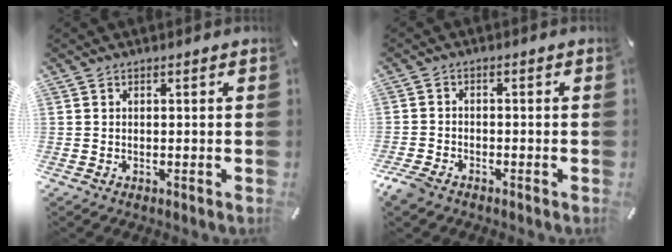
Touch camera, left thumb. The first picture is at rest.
{"total": 3.3, "force": [-2.6, 1.5, 1.3], "torque": [-0.039, 0.006, -0.053]}